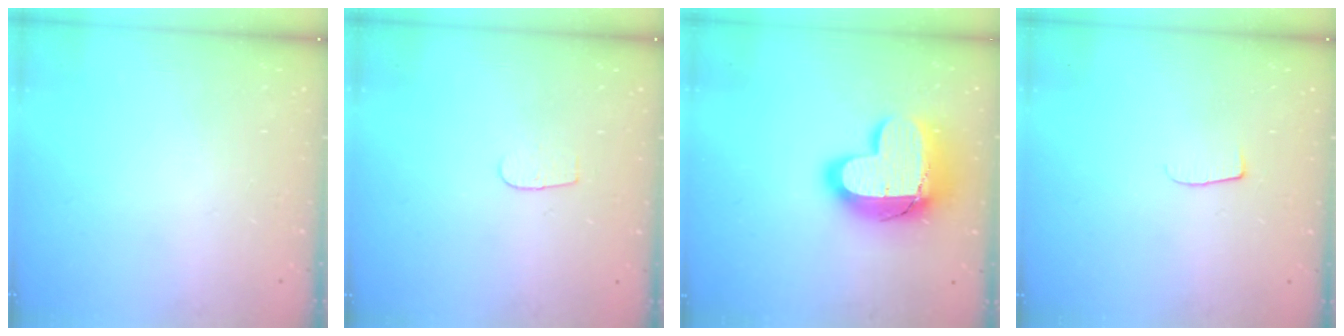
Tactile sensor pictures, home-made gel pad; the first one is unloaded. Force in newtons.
{"total": 3.7, "press": 3.7, "slide": 0.4}
{"total": 18.5, "press": 18.5, "slide": 1.2}
{"total": 4.3, "press": 4.3, "slide": 0.5}